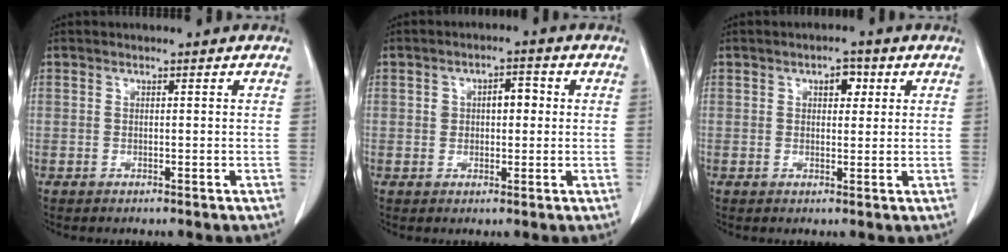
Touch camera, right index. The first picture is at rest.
{"total": 4.2, "force": [0.6, 2.4, 3.4], "torque": [-0.052, 0.020, 0.014]}
{"total": 2.9, "force": [1.2, 1.7, 2.1], "torque": [-0.032, 0.009, 0.016]}